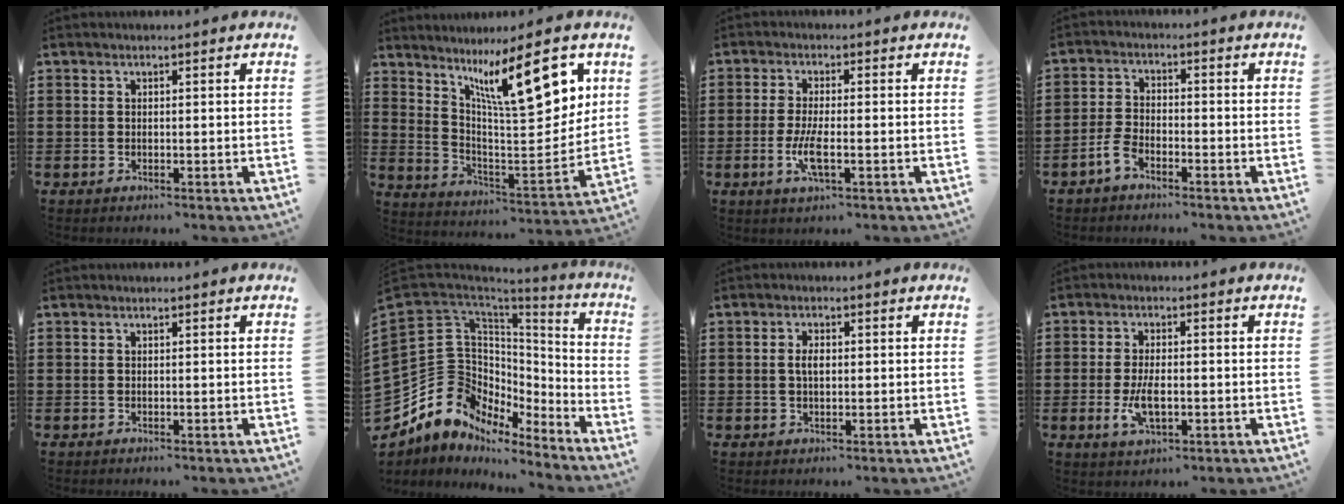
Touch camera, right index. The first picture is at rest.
{"total": 14.0, "force": [7.7, 3.6, 11.2], "torque": [-0.188, -0.028, 0.125]}
{"total": 4.7, "force": [-1.5, 1.1, 4.4], "torque": [-0.101, -0.008, -0.034]}
{"total": 3.3, "force": [-2.4, 1.3, 1.8], "torque": [-0.055, -0.001, -0.054]}
{"total": 0.0}
{"total": 11.9, "force": [-2.6, 10.6, 4.6], "torque": [-0.135, -0.023, -0.050]}
{"total": 2.3, "force": [0.2, 1.0, 2.1], "torque": [-0.041, 0.005, 0.001]}
{"total": 4.9, "force": [-1.0, 2.1, 4.3], "torque": [-0.094, -0.003, -0.021]}